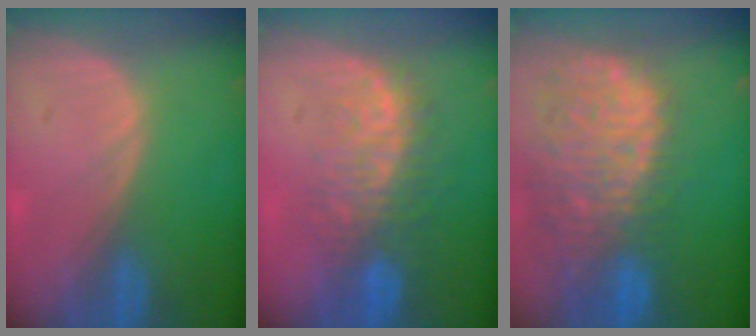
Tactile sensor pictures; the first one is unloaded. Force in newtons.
{"total": 8.1, "press": 7.8, "slide": 2.2}
{"total": 14.0, "press": 11.5, "slide": 8.0}